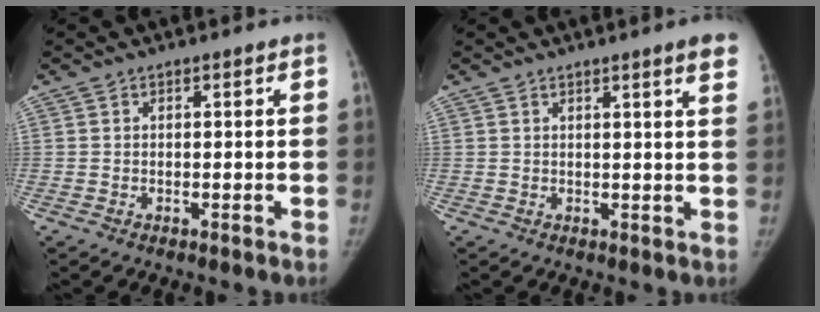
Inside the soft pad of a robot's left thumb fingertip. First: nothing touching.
{"total": 4.9, "force": [3.2, 0.0, 3.6], "torque": [-0.040, -0.011, 0.032]}